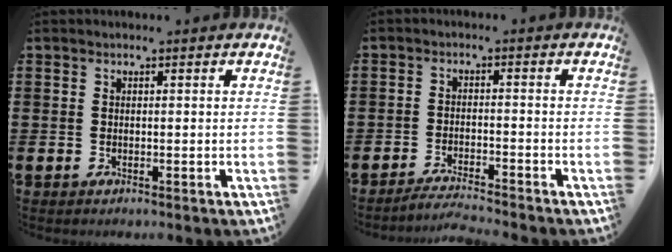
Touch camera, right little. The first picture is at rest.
{"total": 2.7, "force": [-2.6, -0.3, 0.6], "torque": [-0.010, 0.002, -0.052]}